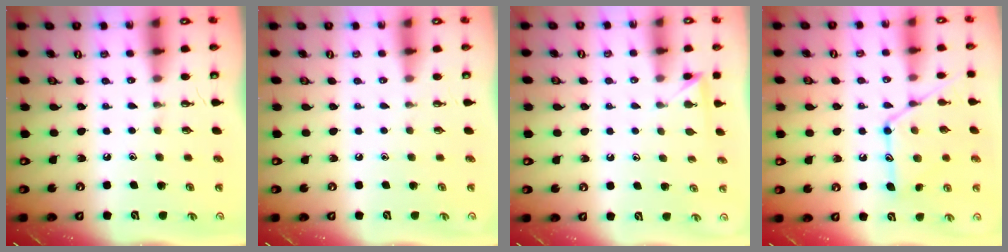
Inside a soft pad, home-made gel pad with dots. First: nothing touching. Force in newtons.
{"total": 0.0}
{"total": 2.9, "press": 2.9, "slide": 0.3}
{"total": 13.4, "press": 13.4, "slide": 0.6}